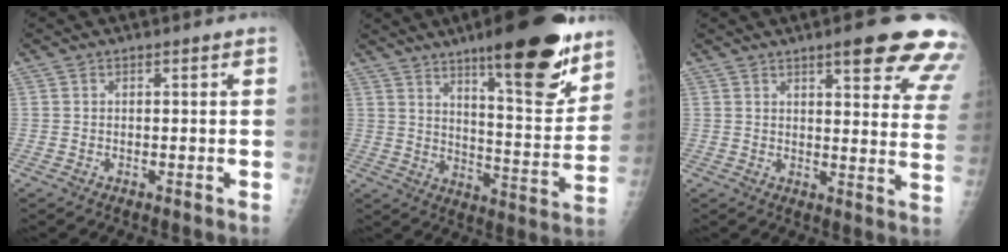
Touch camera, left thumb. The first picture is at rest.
{"total": 20.6, "force": [13.4, 4.7, 15.0], "torque": [-0.178, -0.081, 0.201]}
{"total": 17.9, "force": [12.2, 4.0, 12.5], "torque": [-0.122, -0.048, 0.135]}